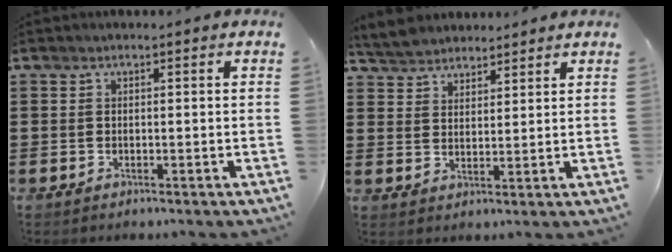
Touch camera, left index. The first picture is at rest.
{"total": 4.5, "force": [4.3, 1.4, 0.4], "torque": [-0.025, -0.006, 0.080]}